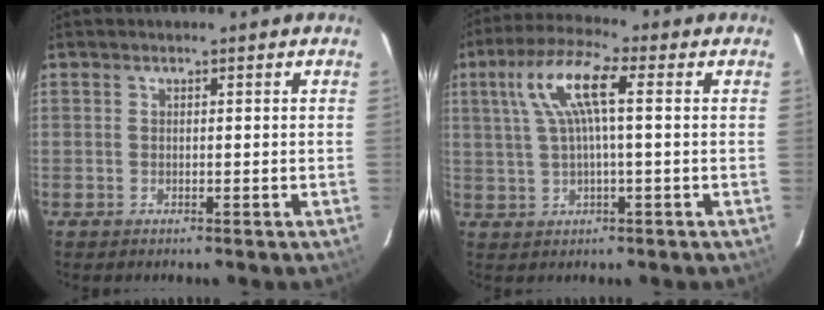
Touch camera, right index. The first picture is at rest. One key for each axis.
{"total": 9.3, "fx": 2.0, "fy": 1.9, "fz": 8.8, "tx": -0.166, "ty": 0.016, "tz": 0.040}